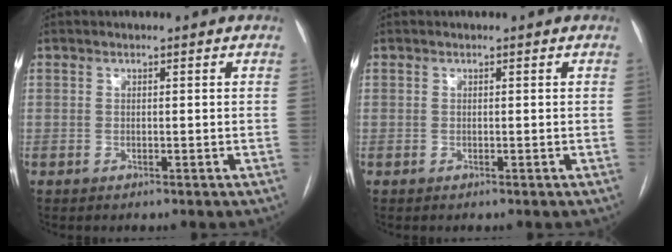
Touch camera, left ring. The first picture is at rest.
{"total": 0.0}